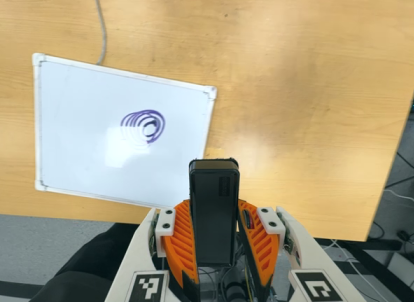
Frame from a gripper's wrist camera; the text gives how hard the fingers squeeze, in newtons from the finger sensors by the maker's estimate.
{"total": 4.6, "left": 3.3, "right": 5.9}